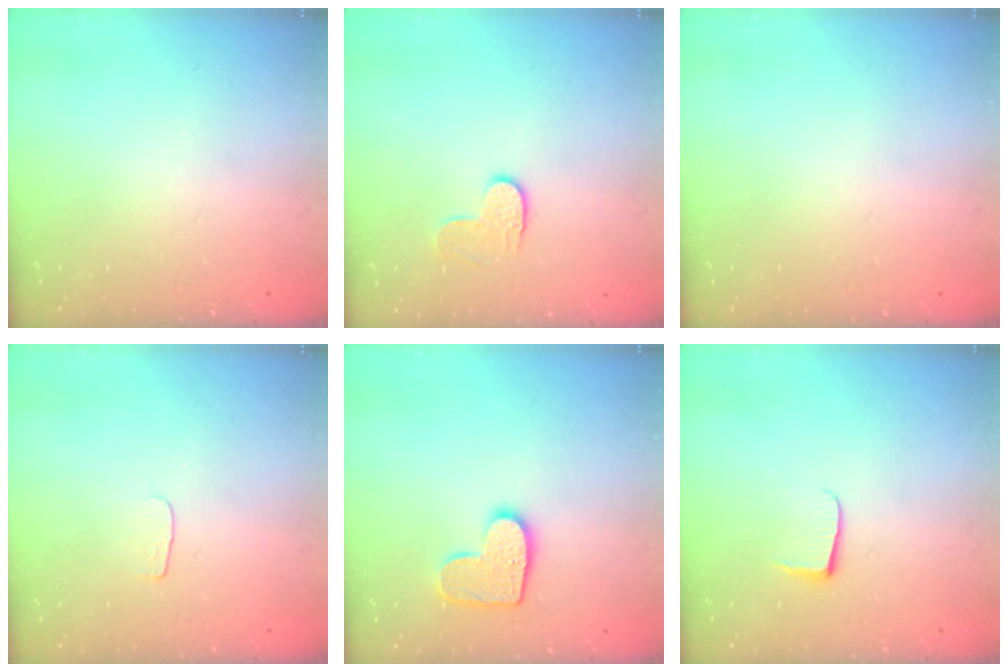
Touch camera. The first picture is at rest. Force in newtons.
{"total": 6.3, "press": 6.3, "slide": 0.4}
{"total": 0.0}
{"total": 3.6, "press": 3.6, "slide": 0.4}
{"total": 10.9, "press": 10.9, "slide": 0.6}
{"total": 5.4, "press": 5.3, "slide": 0.5}